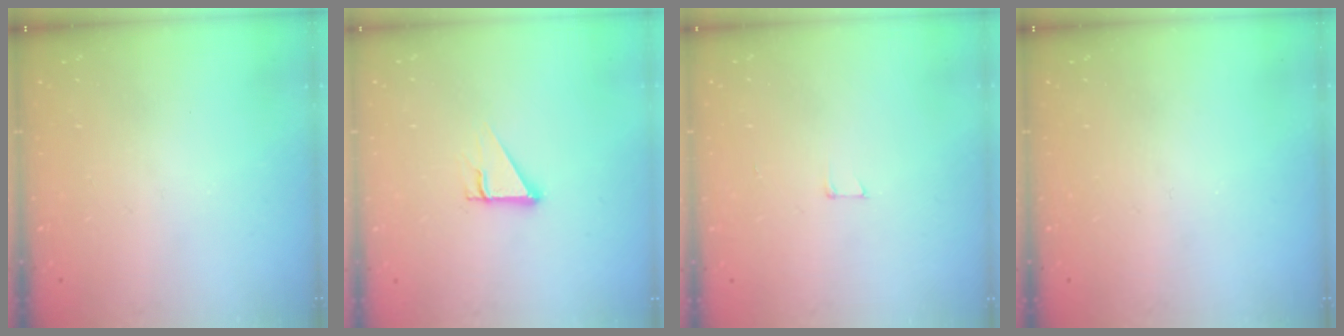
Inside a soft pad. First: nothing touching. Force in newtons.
{"total": 2.7, "press": 2.7, "slide": 0.1}
{"total": 2.9, "press": 2.9, "slide": 0.2}
{"total": 0.0}